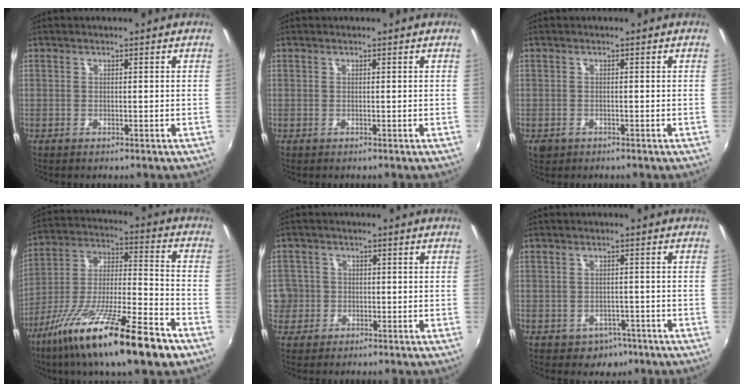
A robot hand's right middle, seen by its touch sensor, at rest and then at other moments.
{"total": 0.0}
{"total": 1.8, "force": [-1.0, 1.3, 0.8], "torque": [-0.017, -0.004, -0.016]}
{"total": 23.6, "force": [-14.3, 4.3, 18.3], "torque": [-0.323, -0.038, -0.247]}
{"total": 7.6, "force": [-1.3, 7.3, 1.7], "torque": [-0.062, 0.026, -0.016]}
{"total": 4.1, "force": [-2.1, 3.4, 1.0], "torque": [-0.030, 0.002, -0.020]}